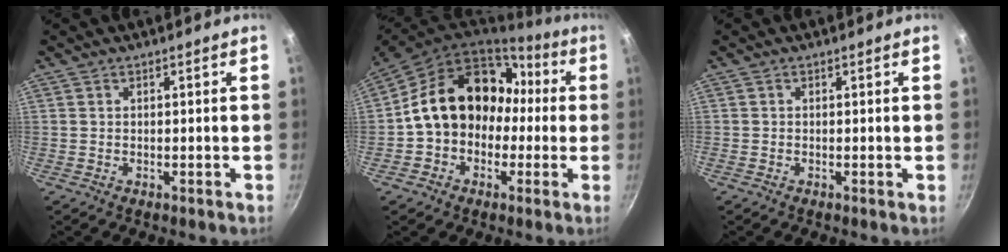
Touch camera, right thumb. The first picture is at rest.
{"total": 18.7, "force": [0.6, 14.8, 11.5], "torque": [-0.152, 0.070, 0.010]}
{"total": 0.0}